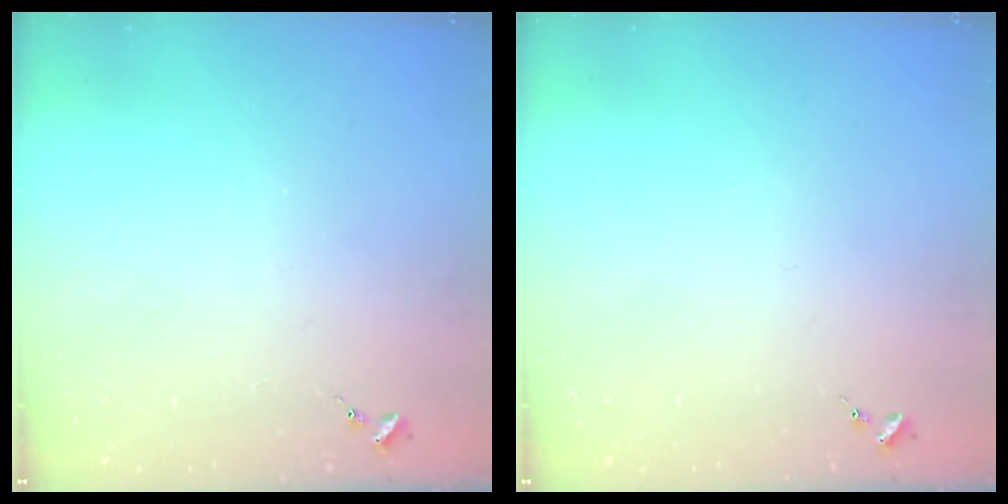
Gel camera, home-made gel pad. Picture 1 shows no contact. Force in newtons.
{"total": 0.0}